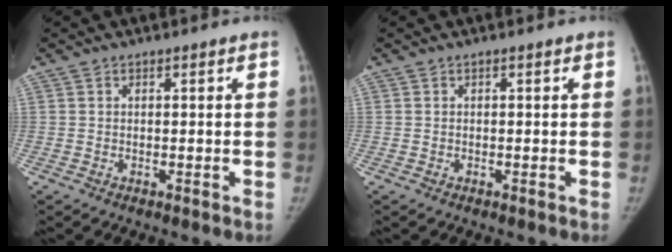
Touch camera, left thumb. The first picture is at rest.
{"total": 0.0}